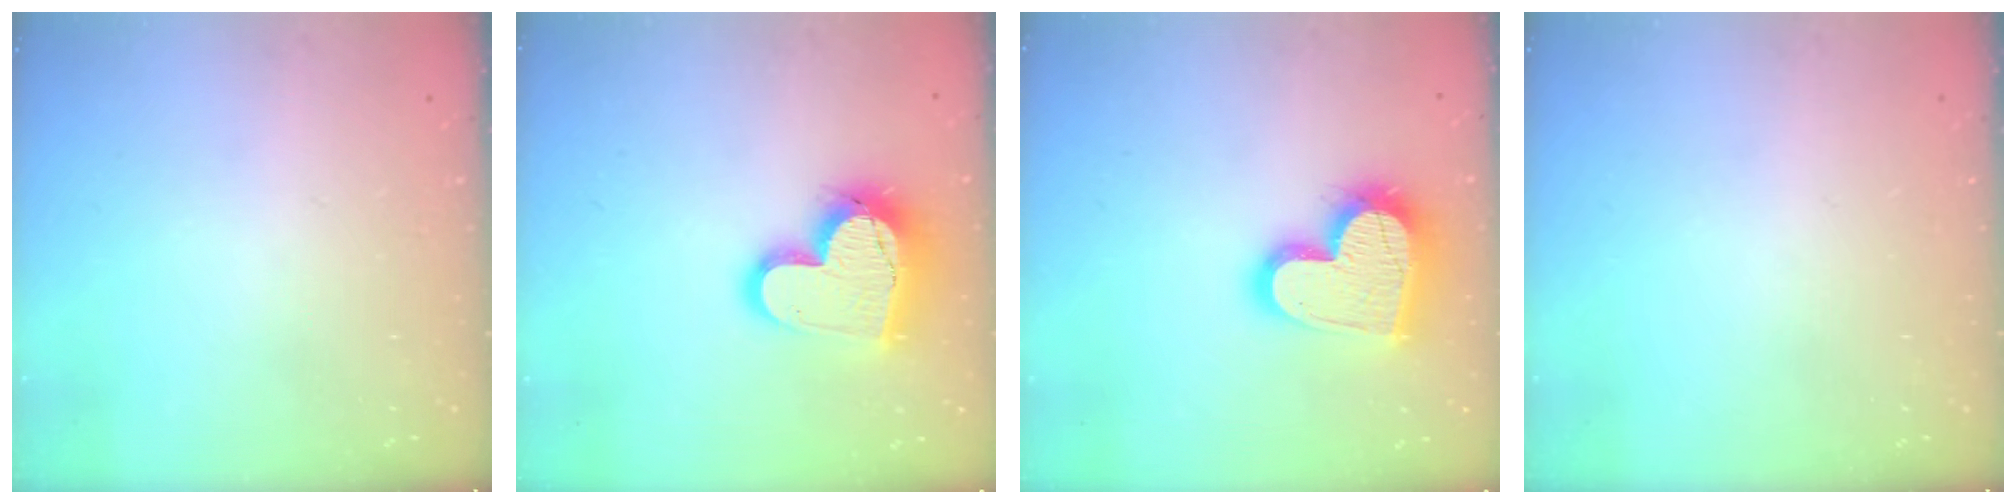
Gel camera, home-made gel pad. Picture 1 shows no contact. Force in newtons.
{"total": 17.1, "press": 17.0, "slide": 1.5}
{"total": 19.3, "press": 19.2, "slide": 1.5}
{"total": 0.0}